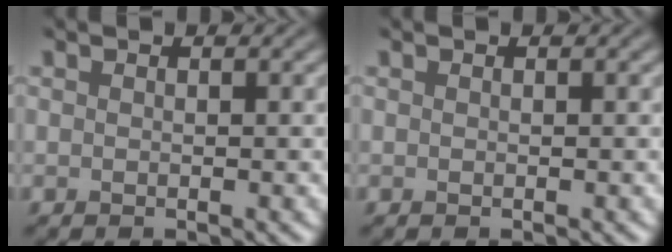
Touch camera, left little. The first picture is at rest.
{"total": 0.0}